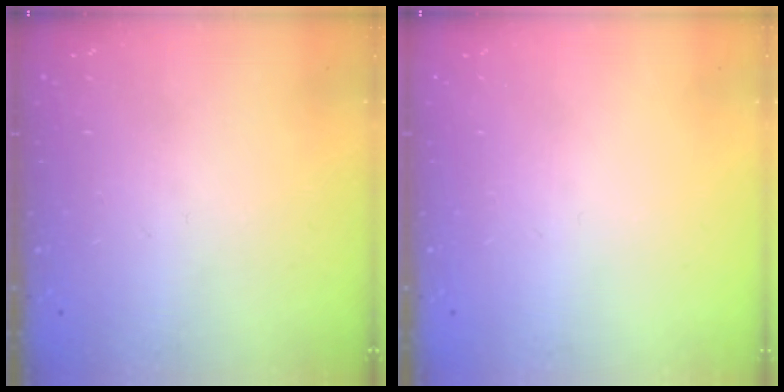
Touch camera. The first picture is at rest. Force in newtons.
{"total": 0.0}